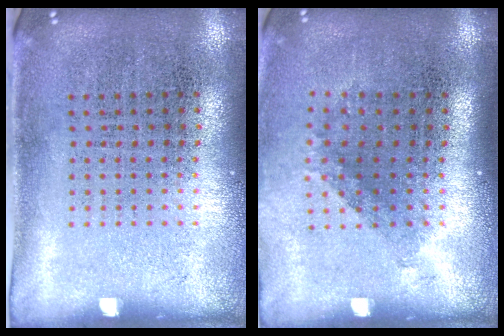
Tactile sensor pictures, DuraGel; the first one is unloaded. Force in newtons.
{"total": 1.3, "press": 0.9, "slide": 0.9}